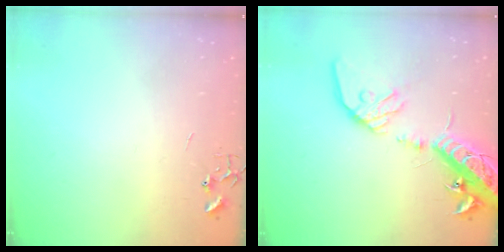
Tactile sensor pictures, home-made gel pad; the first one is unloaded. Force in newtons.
{"total": 19.7, "press": 19.2, "slide": 4.1}